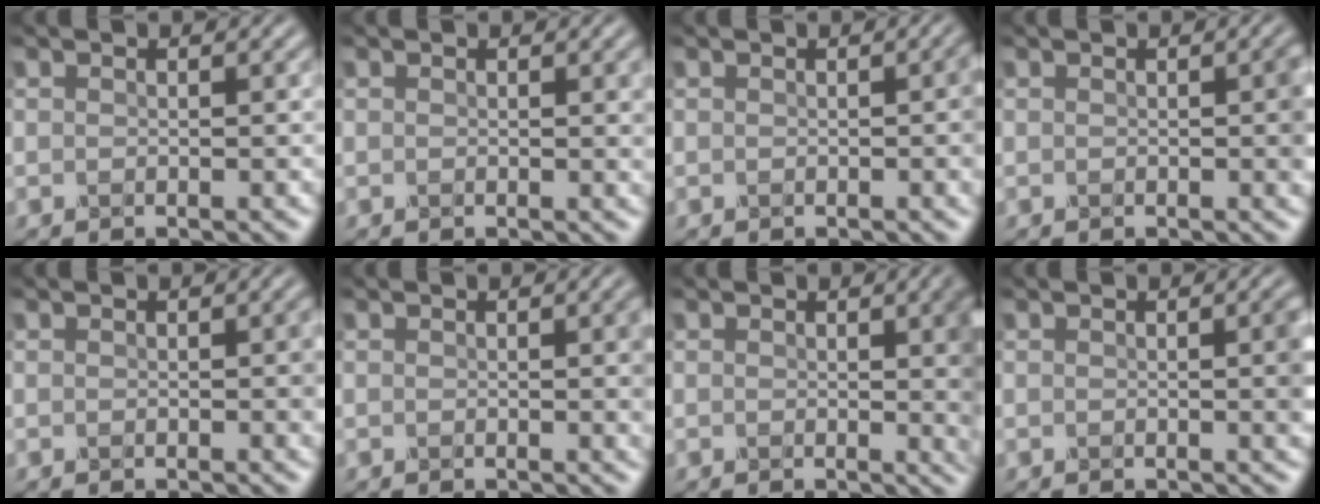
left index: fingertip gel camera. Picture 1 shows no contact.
{"total": 1.1, "force": [0.3, 0.2, 1.0], "torque": [-0.010, -0.001, 0.005]}
{"total": 2.6, "force": [0.0, 0.7, 2.5], "torque": [-0.024, 0.005, -0.002]}
{"total": 1.5, "force": [0.0, 0.2, 1.5], "torque": [-0.017, 0.001, 0.000]}
{"total": 1.0, "force": [0.0, 0.1, 1.0], "torque": [-0.011, 0.000, 0.001]}
{"total": 2.6, "force": [0.2, 0.7, 2.5], "torque": [-0.022, 0.002, 0.000]}
{"total": 5.1, "force": [0.6, 1.5, 4.8], "torque": [-0.037, 0.001, 0.008]}
{"total": 2.2, "force": [0.1, 0.5, 2.2], "torque": [-0.022, 0.002, -0.002]}